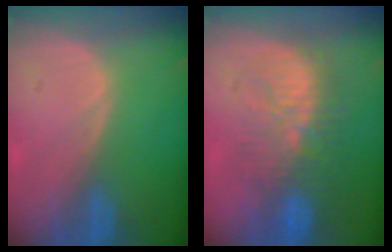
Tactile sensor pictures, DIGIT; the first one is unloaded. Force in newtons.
{"total": 9.5, "press": 9.1, "slide": 2.6}